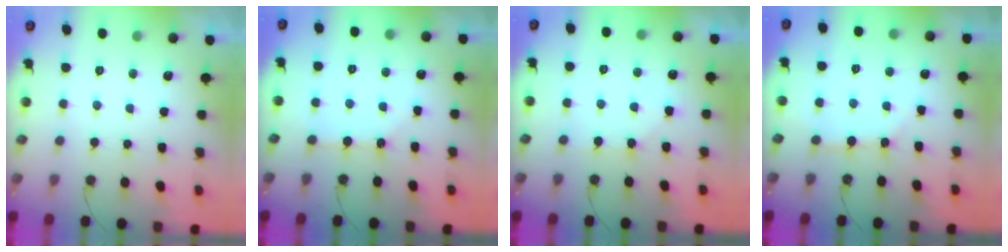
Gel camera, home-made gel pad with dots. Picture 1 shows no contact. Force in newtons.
{"total": 2.6, "press": 2.5, "slide": 0.4}
{"total": 5.0, "press": 4.9, "slide": 0.8}
{"total": 2.6, "press": 2.6, "slide": 0.3}